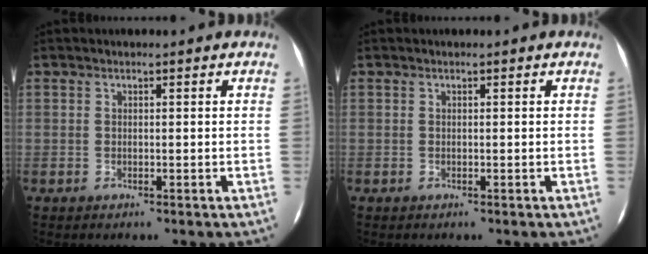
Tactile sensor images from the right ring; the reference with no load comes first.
{"total": 0.0}